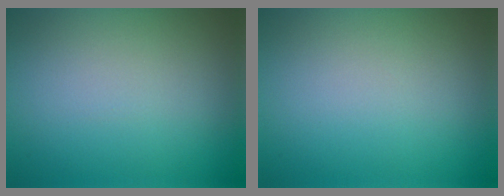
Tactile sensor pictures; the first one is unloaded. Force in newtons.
{"total": 0.0}